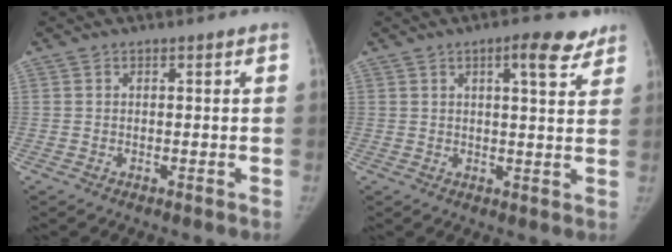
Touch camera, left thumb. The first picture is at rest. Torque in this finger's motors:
{"motor_torque": [0.36, 0.50, 0.01, -0.05, 0.17]}